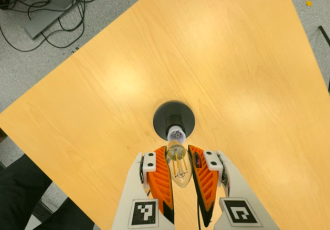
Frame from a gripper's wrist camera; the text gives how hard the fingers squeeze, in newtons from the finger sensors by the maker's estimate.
{"total": 23.8, "left": 26.4, "right": 21.2}